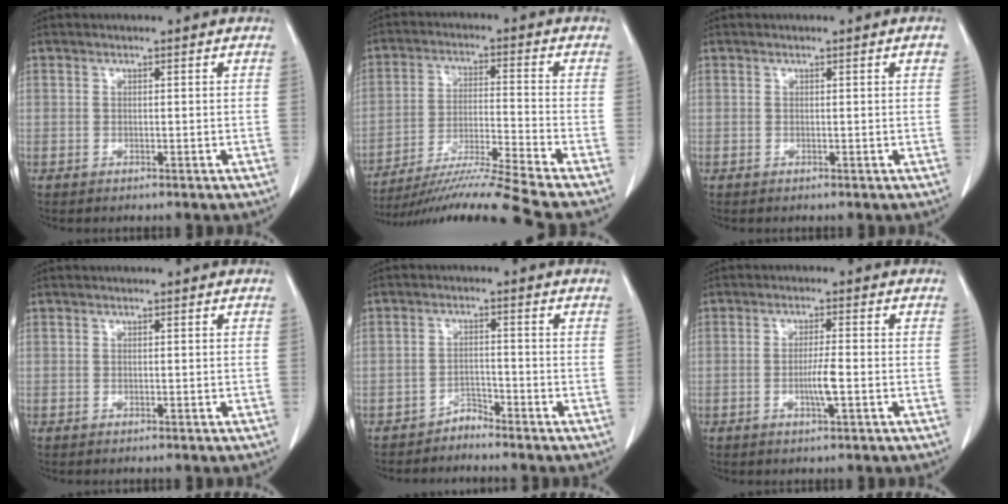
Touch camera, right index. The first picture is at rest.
{"total": 14.5, "force": [-12.6, -3.4, 6.3], "torque": [-0.105, -0.016, -0.213]}
{"total": 0.6, "force": [0.3, 0.0, 0.6], "torque": [-0.010, 0.001, 0.003]}
{"total": 0.0}
{"total": 2.1, "force": [-2.0, 0.6, -0.3], "torque": [0.013, -0.001, -0.035]}
{"total": 3.5, "force": [-0.9, 0.0, 3.3], "torque": [-0.066, -0.004, -0.015]}